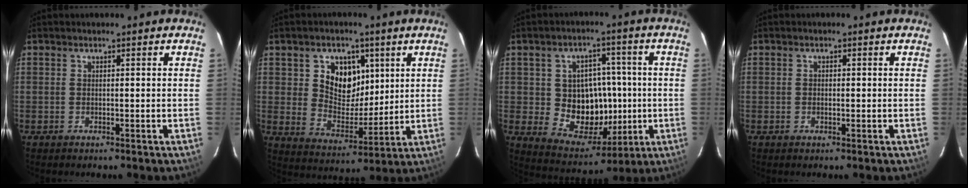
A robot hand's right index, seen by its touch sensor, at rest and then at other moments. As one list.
[{"total": 10.4, "force": [3.6, 8.0, 5.6], "torque": [-0.104, 0.001, 0.071]}, {"total": 12.8, "force": [-0.8, 10.7, 6.9], "torque": [-0.134, 0.009, 0.009]}, {"total": 0.7, "force": [-0.2, 0.6, 0.4], "torque": [-0.008, 0.002, -0.003]}]